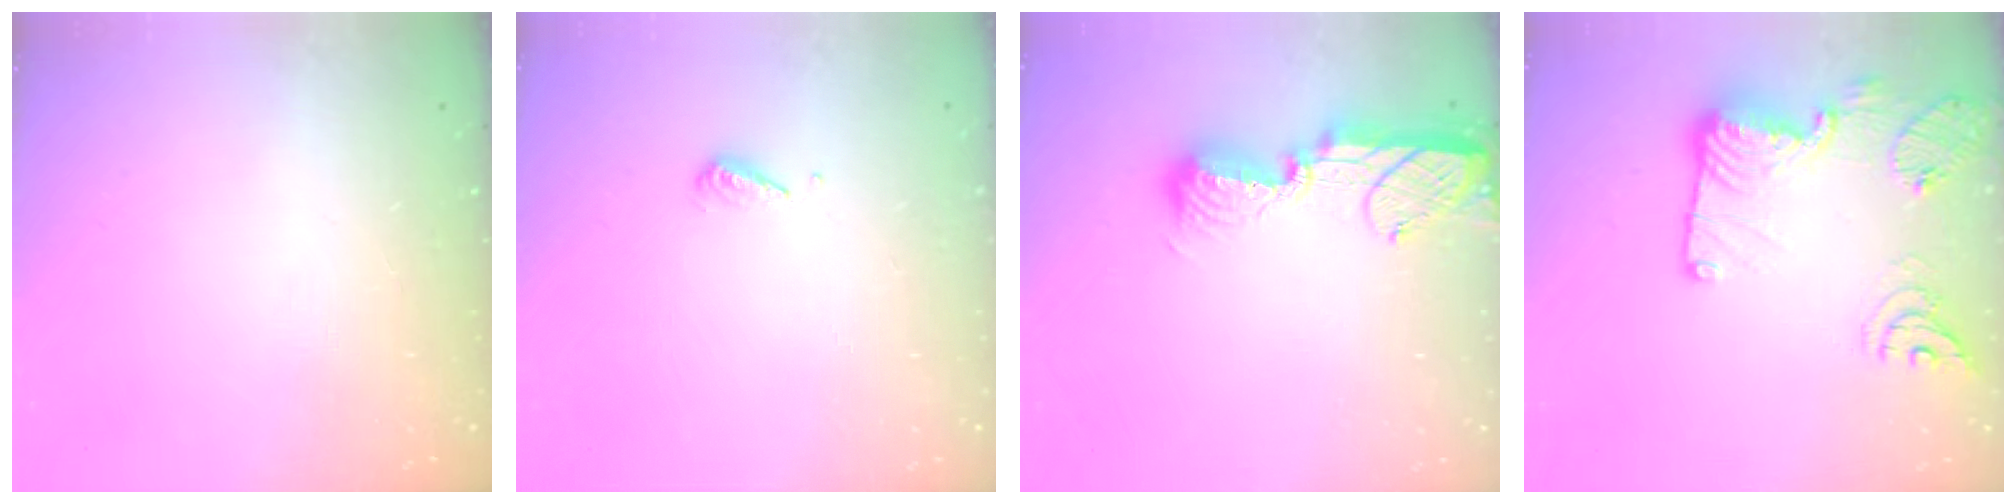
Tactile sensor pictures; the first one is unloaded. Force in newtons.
{"total": 4.4, "press": 4.4, "slide": 0.5}
{"total": 11.5, "press": 11.5, "slide": 0.7}
{"total": 19.1, "press": 18.3, "slide": 5.5}